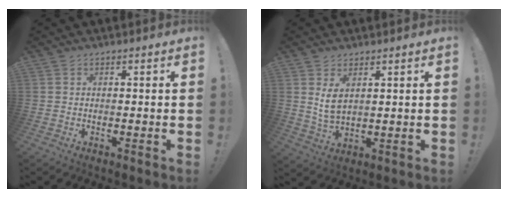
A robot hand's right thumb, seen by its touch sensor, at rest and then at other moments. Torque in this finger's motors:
{"motor_torque": [-0.16, 0.42, 0.66, 0.11, 0.22]}